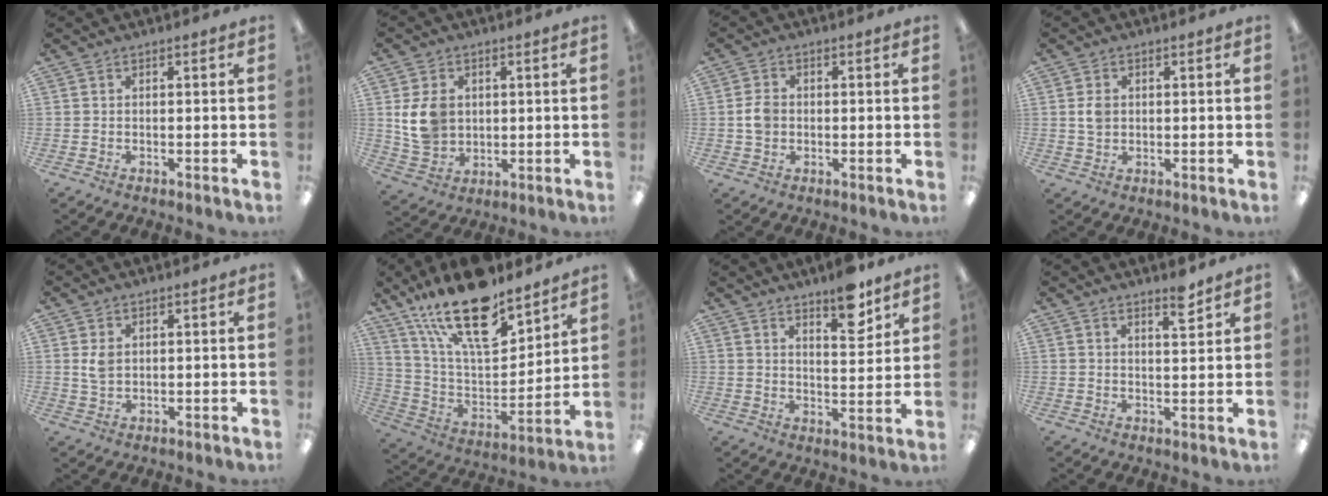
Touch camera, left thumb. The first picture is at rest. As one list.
[{"total": 8.8, "force": [2.0, 7.1, 4.9], "torque": [-0.106, 0.007, 0.038]}, {"total": 4.0, "force": [-0.2, 3.1, 2.5], "torque": [-0.037, 0.004, -0.005]}, {"total": 3.1, "force": [0.5, 2.4, 1.8], "torque": [-0.030, 0.003, 0.005]}, {"total": 3.6, "force": [1.2, 2.5, 2.4], "torque": [-0.043, 0.000, 0.019]}, {"total": 22.3, "force": [15.5, 8.8, 13.4], "torque": [-0.241, -0.096, 0.271]}, {"total": 10.6, "force": [7.8, 3.4, 6.3], "torque": [-0.077, -0.046, 0.129]}, {"total": 4.9, "force": [3.9, 1.1, 2.7], "torque": [-0.031, -0.024, 0.062]}]